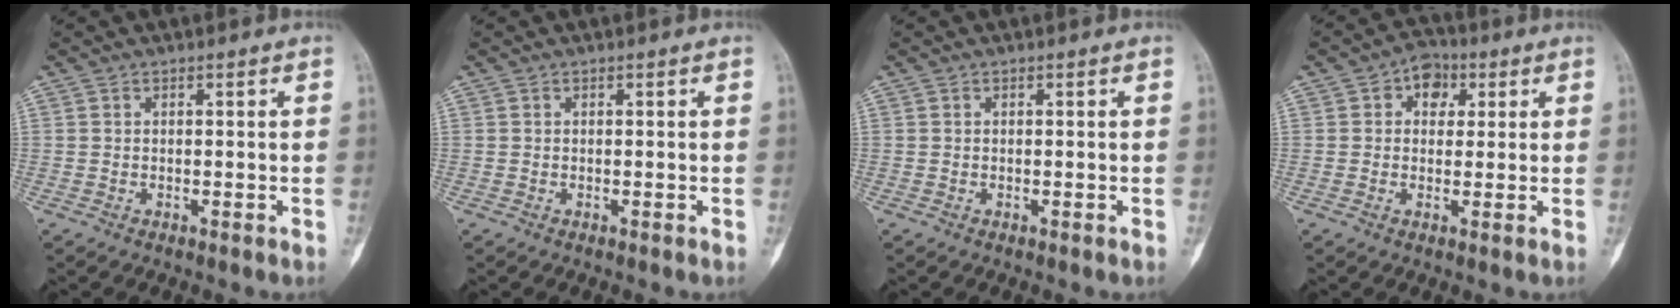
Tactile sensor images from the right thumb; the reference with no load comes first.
{"total": 0.0}
{"total": 0.0}
{"total": 5.9, "force": [1.9, 4.5, 3.4], "torque": [-0.018, 0.008, 0.019]}